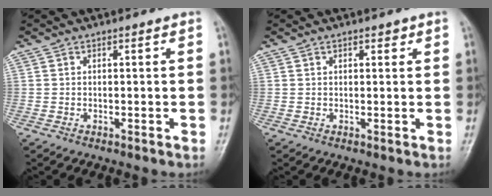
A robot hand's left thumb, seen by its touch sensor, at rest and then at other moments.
{"total": 1.6, "force": [1.0, 0.8, 0.9], "torque": [-0.005, -0.002, 0.010]}